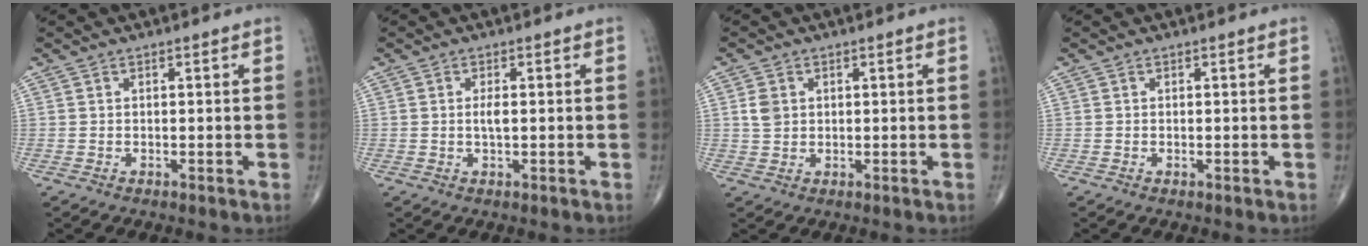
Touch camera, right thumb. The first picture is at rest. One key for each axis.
{"total": 1.8, "fx": 0.0, "fy": 0.6, "fz": 1.7, "tx": -0.033, "ty": -0.001, "tz": 0.000}
{"total": 3.1, "fx": 0.7, "fy": 2.5, "fz": 1.7, "tx": -0.025, "ty": 0.001, "tz": 0.016}
{"total": 0.0}